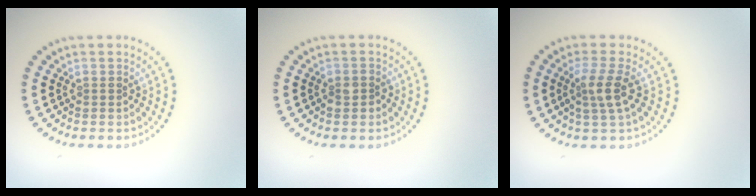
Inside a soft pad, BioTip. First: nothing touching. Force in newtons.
{"total": 1.4, "press": 1.3, "slide": 0.6}
{"total": 2.6, "press": 2.3, "slide": 1.2}